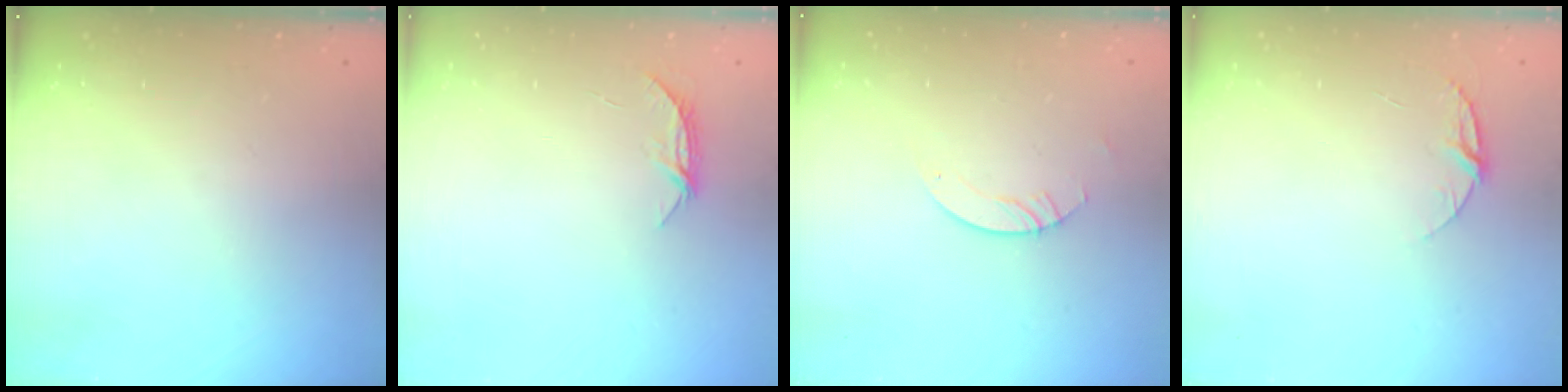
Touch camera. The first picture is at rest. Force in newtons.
{"total": 5.2, "press": 5.2, "slide": 0.4}
{"total": 2.1, "press": 2.1, "slide": 0.2}
{"total": 5.7, "press": 5.7, "slide": 0.6}